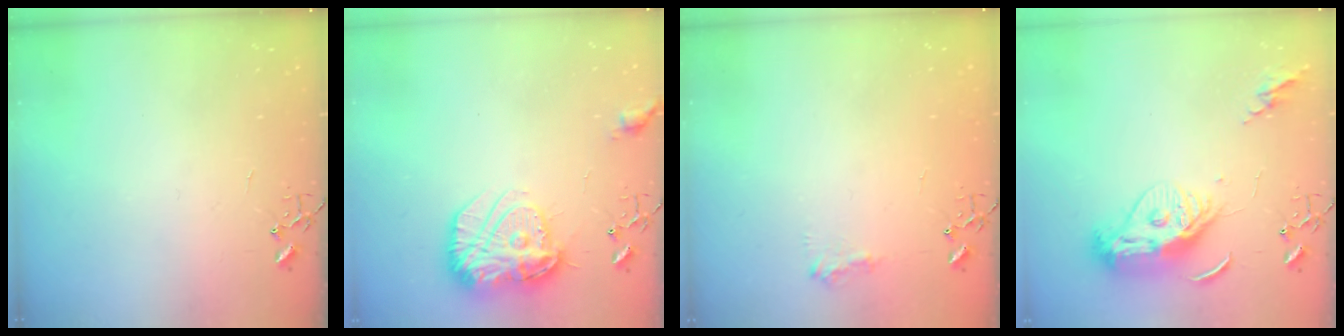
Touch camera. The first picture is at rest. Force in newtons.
{"total": 17.4, "press": 17.4, "slide": 1.3}
{"total": 7.9, "press": 7.9, "slide": 0.6}
{"total": 13.5, "press": 13.4, "slide": 1.5}